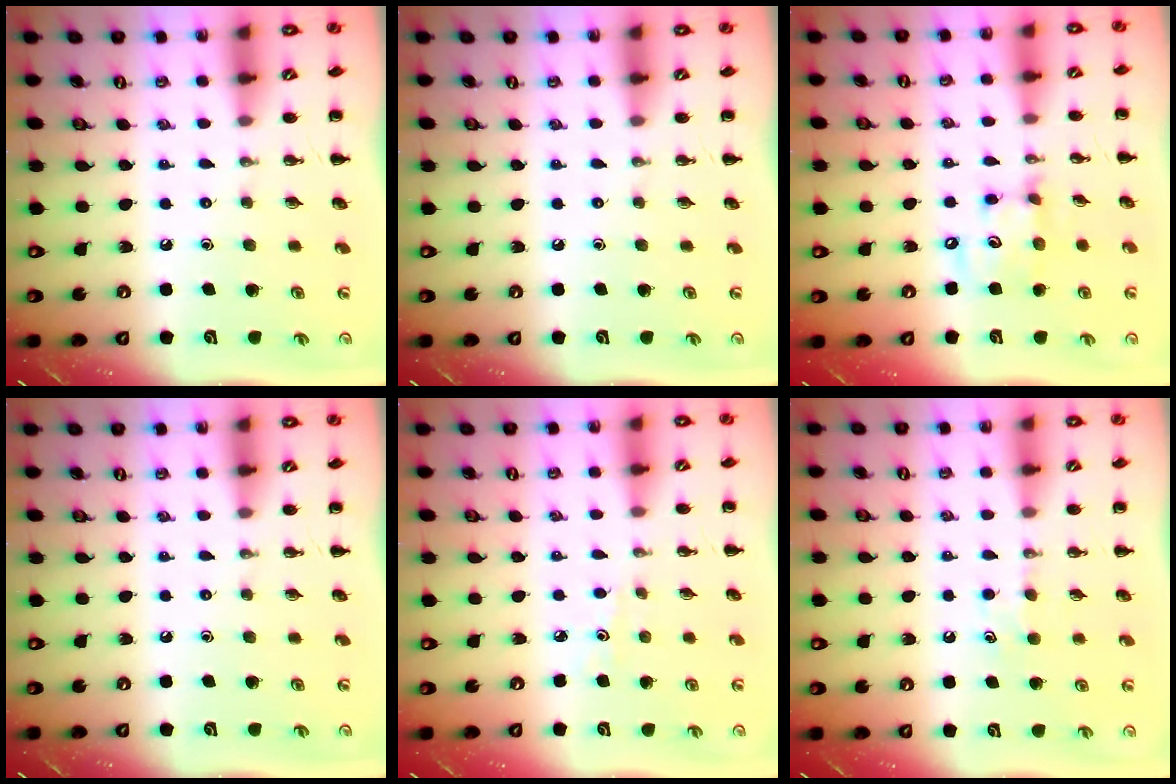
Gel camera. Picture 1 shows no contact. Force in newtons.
{"total": 0.0}
{"total": 8.1, "press": 8.1, "slide": 1.0}
{"total": 0.0}
{"total": 2.6, "press": 2.3, "slide": 1.1}
{"total": 4.2, "press": 4.0, "slide": 1.4}